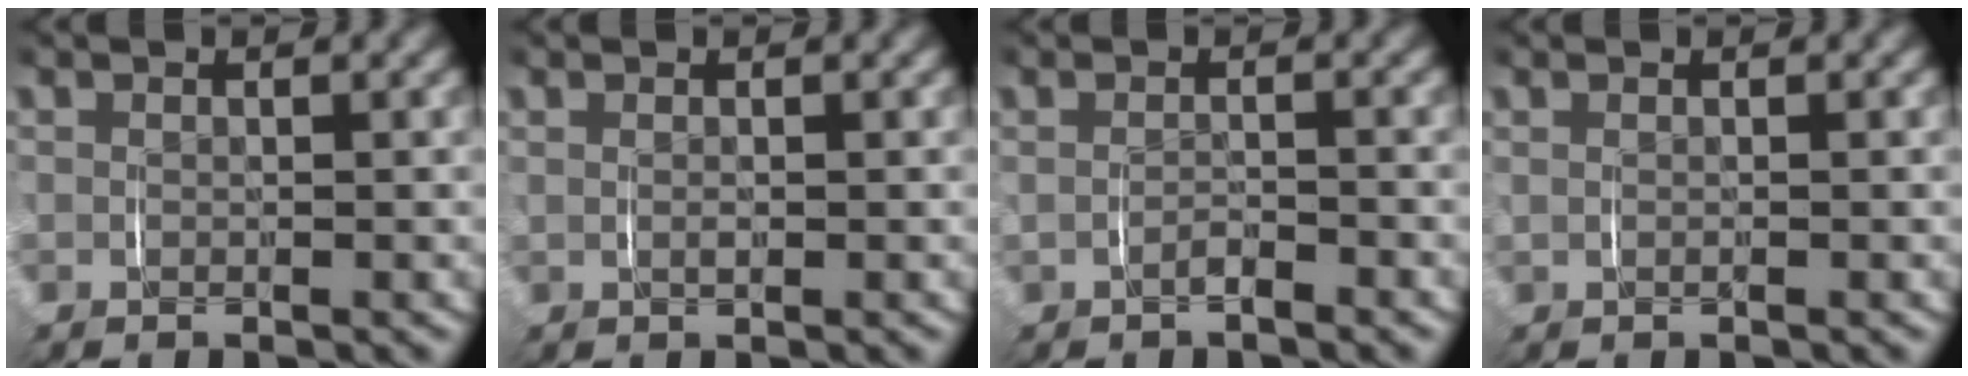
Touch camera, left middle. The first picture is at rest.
{"total": 0.8, "force": [0.2, 0.3, 0.7], "torque": [-0.013, -0.001, 0.006]}
{"total": 1.4, "force": [-0.7, 0.8, 0.8], "torque": [-0.019, 0.005, -0.016]}
{"total": 0.7, "force": [0.2, 0.3, 0.6], "torque": [-0.013, 0.002, 0.006]}